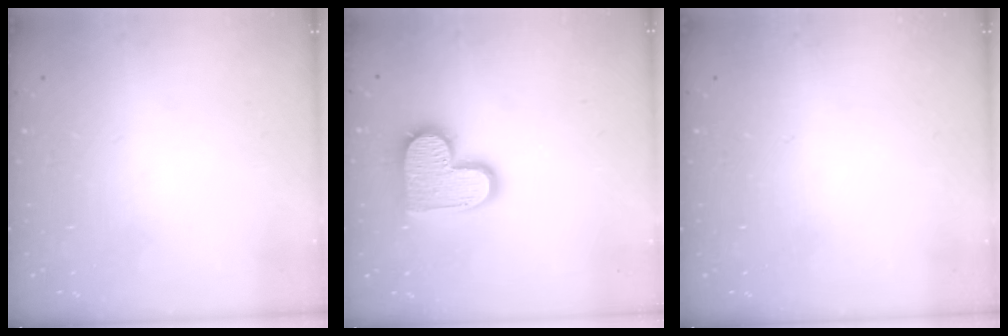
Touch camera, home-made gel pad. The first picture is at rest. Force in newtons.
{"total": 15.4, "press": 15.4, "slide": 1.1}
{"total": 0.0}